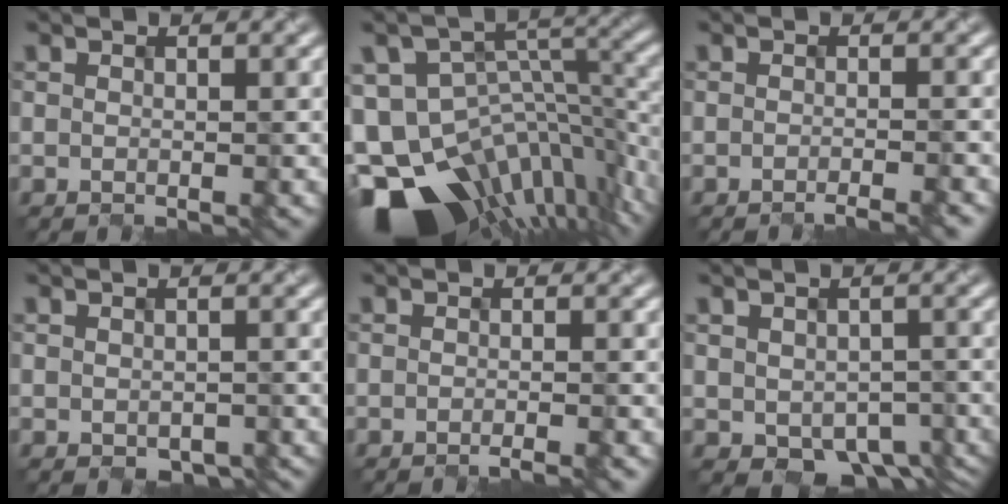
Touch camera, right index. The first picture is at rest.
{"total": 14.6, "force": [-8.0, 8.7, 8.6], "torque": [-0.189, -0.012, -0.106]}
{"total": 1.9, "force": [-1.4, 0.1, 1.2], "torque": [-0.009, -0.002, -0.022]}
{"total": 1.3, "force": [-0.9, 0.7, 0.6], "torque": [-0.010, -0.004, 0.005]}
{"total": 1.4, "force": [-1.1, 0.1, 0.9], "torque": [-0.009, 0.000, -0.019]}
{"total": 5.1, "force": [-1.9, 3.6, 3.1], "torque": [-0.044, -0.018, 0.001]}